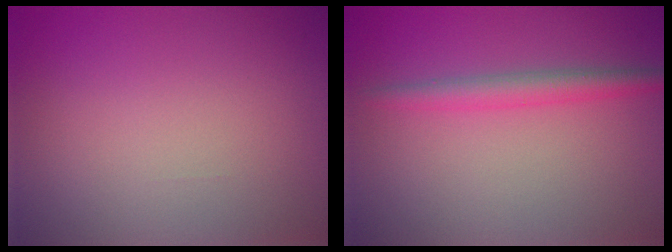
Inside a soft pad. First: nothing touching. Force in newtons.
{"total": 2.4, "press": 2.4, "slide": 0.2}